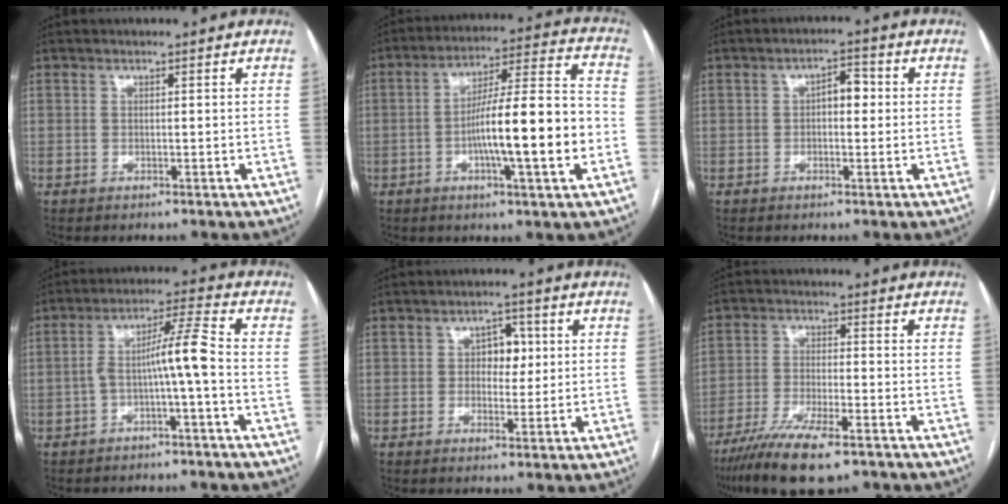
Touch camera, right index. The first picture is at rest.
{"total": 16.0, "force": [-3.5, 1.2, 15.6], "torque": [-0.247, 0.013, -0.056]}
{"total": 3.4, "force": [0.2, 1.6, 3.0], "torque": [-0.042, 0.016, 0.001]}
{"total": 7.1, "force": [-1.9, -0.4, 6.8], "torque": [-0.121, 0.029, -0.030]}
{"total": 4.1, "force": [0.7, 2.7, 3.1], "torque": [-0.040, 0.011, 0.012]}
{"total": 11.7, "force": [-8.3, 2.1, 7.9], "torque": [-0.138, -0.028, -0.140]}